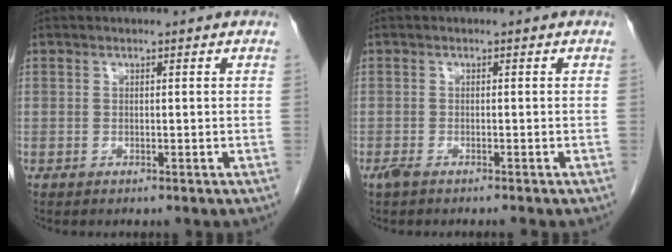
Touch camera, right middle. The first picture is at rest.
{"total": 1.9, "force": [-1.5, 0.2, 1.1], "torque": [-0.020, -0.005, -0.026]}